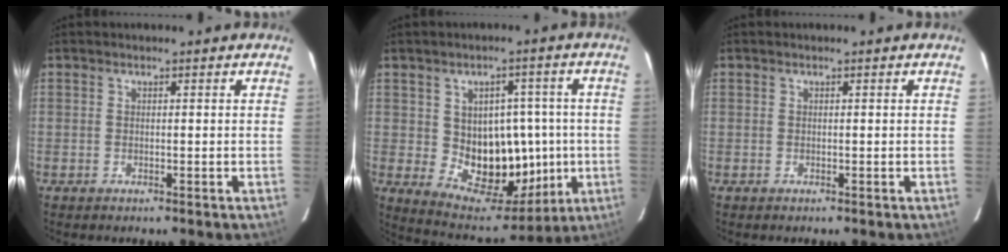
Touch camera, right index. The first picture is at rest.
{"total": 13.7, "force": [-0.7, 8.7, 10.5], "torque": [-0.148, 0.022, 0.016]}
{"total": 0.0}